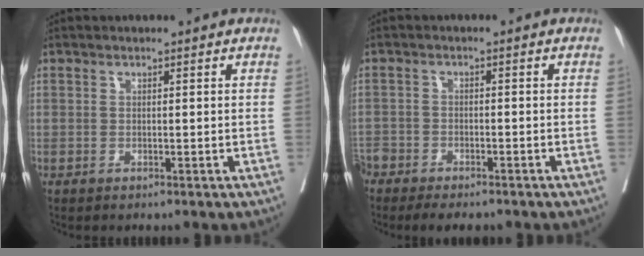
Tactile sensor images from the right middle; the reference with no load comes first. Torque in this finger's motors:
{"motor_torque": [0.22, -0.51, 0.27, 0.21]}